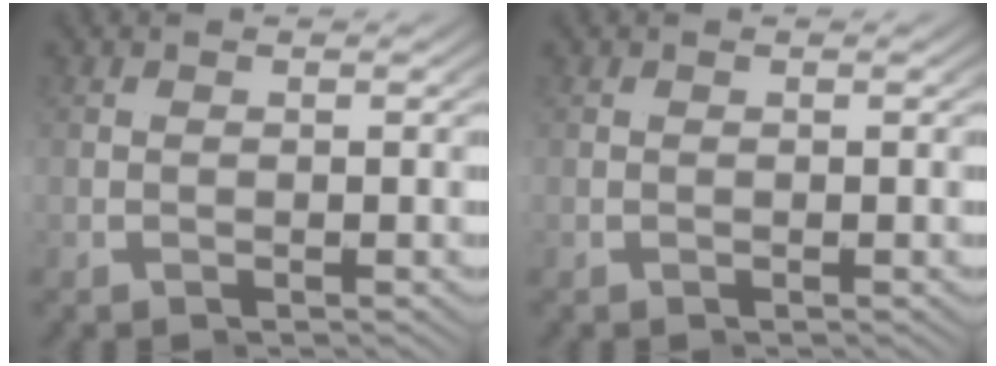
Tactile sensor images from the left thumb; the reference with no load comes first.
{"total": 0.0}